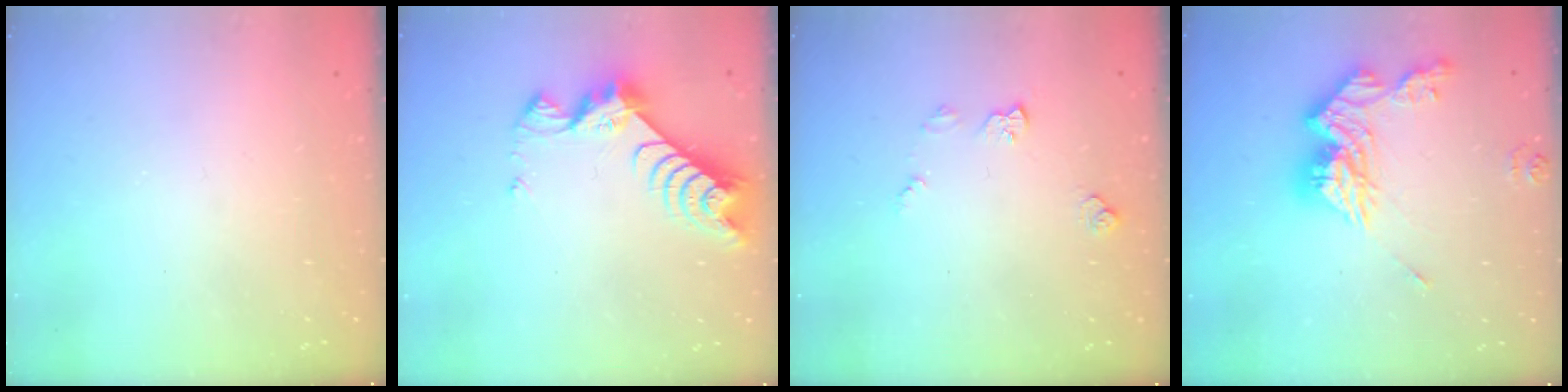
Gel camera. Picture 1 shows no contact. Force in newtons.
{"total": 8.4, "press": 8.4, "slide": 0.8}
{"total": 7.9, "press": 7.9, "slide": 0.6}
{"total": 15.5, "press": 15.4, "slide": 1.7}